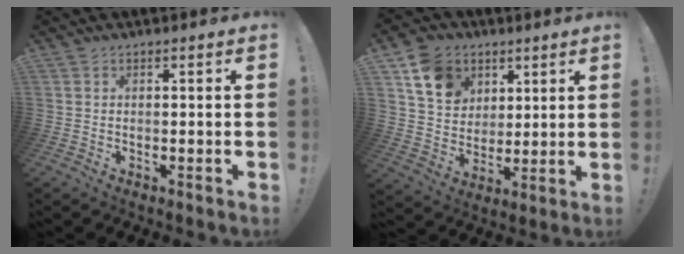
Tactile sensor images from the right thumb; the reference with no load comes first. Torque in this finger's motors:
{"motor_torque": [1.22, 1.84, 0.12, -0.16, 0.00]}